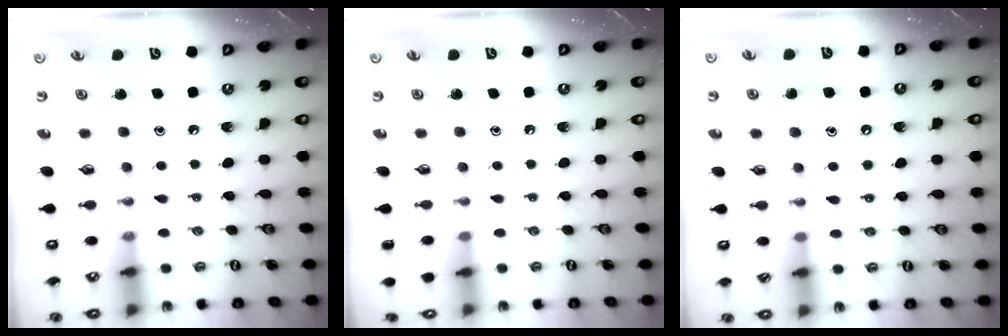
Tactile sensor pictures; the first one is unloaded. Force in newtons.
{"total": 0.0}
{"total": 7.2, "press": 7.2, "slide": 0.8}